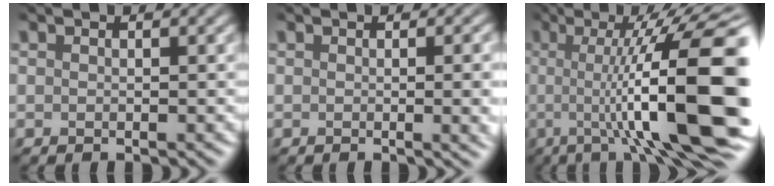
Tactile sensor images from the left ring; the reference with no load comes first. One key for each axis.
{"total": 5.7, "fx": -0.1, "fy": 2.4, "fz": 5.2, "tx": -0.032, "ty": 0.000, "tz": 0.000}
{"total": 15.0, "fx": -0.7, "fy": 3.2, "fz": 14.7, "tx": -0.183, "ty": 0.016, "tz": -0.016}